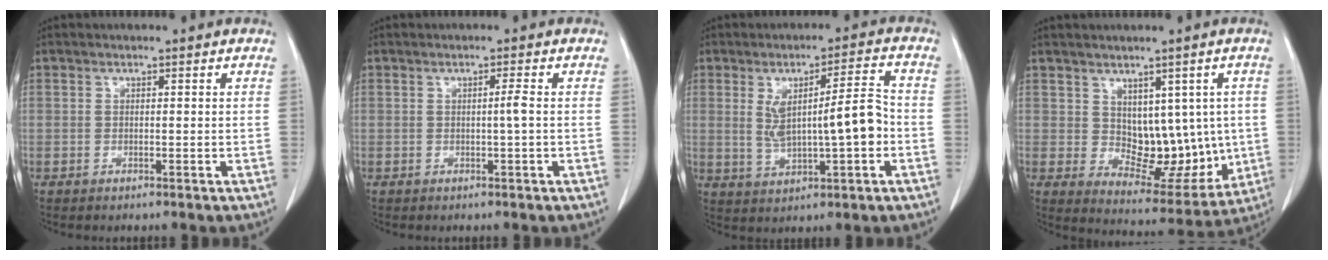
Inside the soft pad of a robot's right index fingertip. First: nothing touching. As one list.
[{"total": 1.3, "force": [-0.2, -0.4, 1.2], "torque": [-0.019, 0.000, -0.003]}, {"total": 9.4, "force": [-0.3, 1.5, 9.2], "torque": [-0.156, 0.017, 0.004]}, {"total": 10.5, "force": [0.7, 6.3, 8.4], "torque": [-0.094, 0.003, 0.034]}]